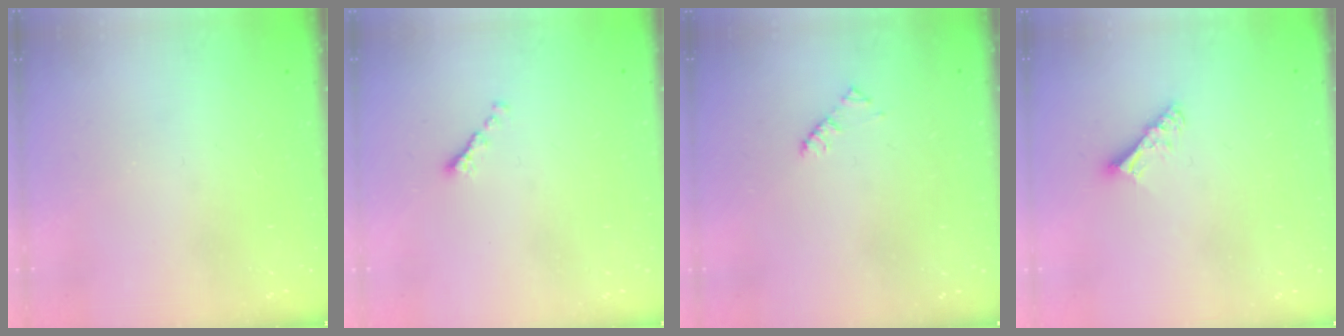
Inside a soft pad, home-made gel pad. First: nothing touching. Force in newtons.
{"total": 0.0}
{"total": 1.9, "press": 1.9, "slide": 0.3}
{"total": 5.5, "press": 5.5, "slide": 0.3}